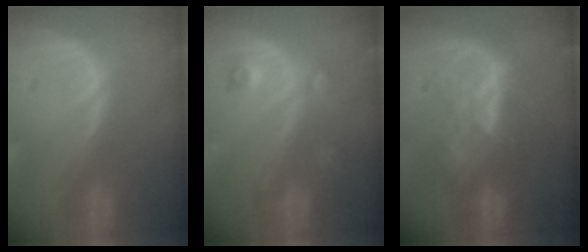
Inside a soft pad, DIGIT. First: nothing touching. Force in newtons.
{"total": 3.5, "press": 3.3, "slide": 1.1}
{"total": 6.4, "press": 6.4, "slide": 0.7}